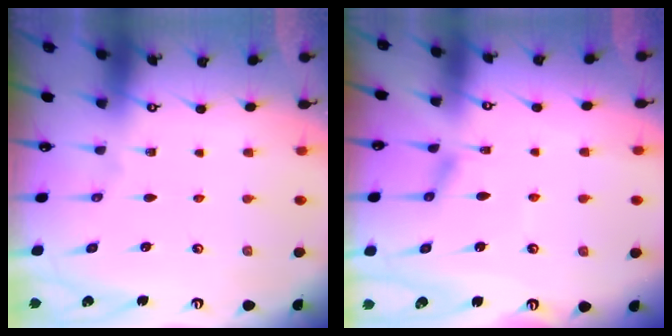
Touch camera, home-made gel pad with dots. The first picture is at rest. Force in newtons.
{"total": 1.4, "press": 1.3, "slide": 0.5}